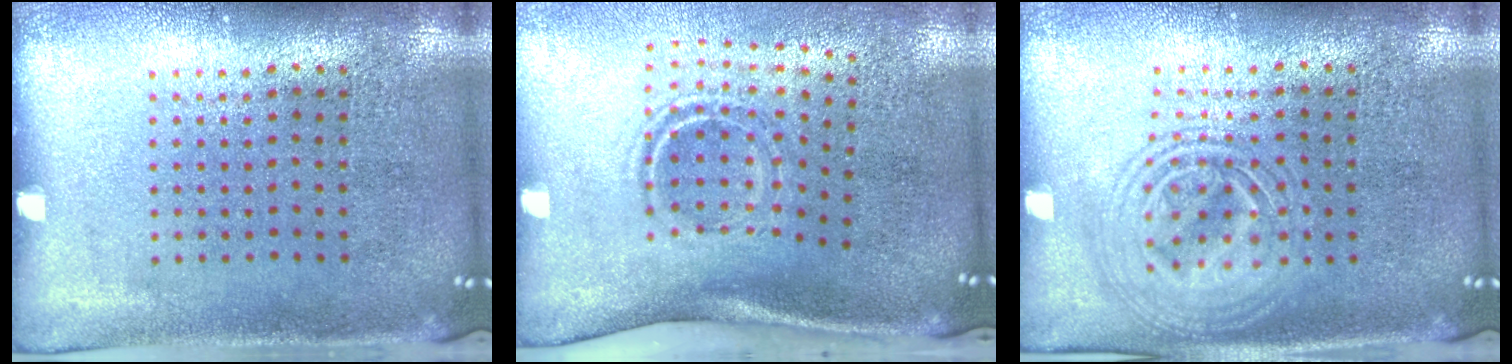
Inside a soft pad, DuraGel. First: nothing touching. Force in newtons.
{"total": 2.0, "press": 1.2, "slide": 1.6}
{"total": 2.9, "press": 2.9, "slide": 0.4}